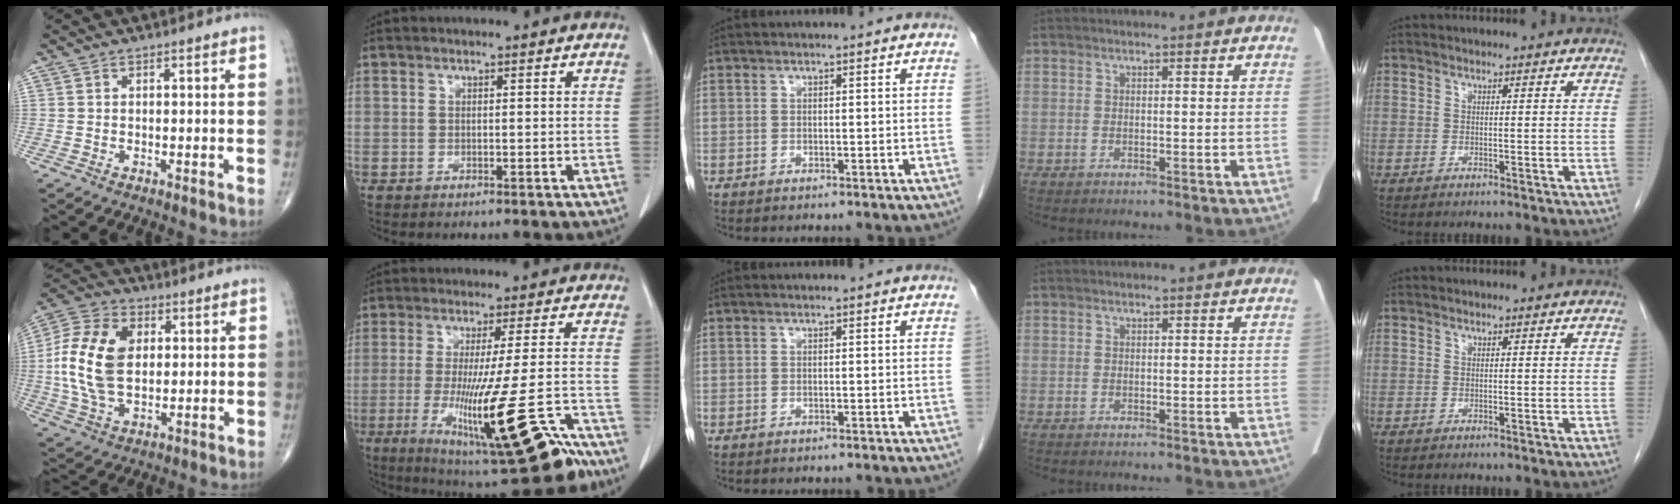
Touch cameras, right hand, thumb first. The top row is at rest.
{"thumb": {"total": 16.7, "force": [1.5, 10.7, 12.8], "torque": [-0.252, 0.009, 0.027]}, "index": {"total": 21.1, "force": [-11.3, 2.3, 17.7], "torque": [-0.242, -0.027, -0.167]}}